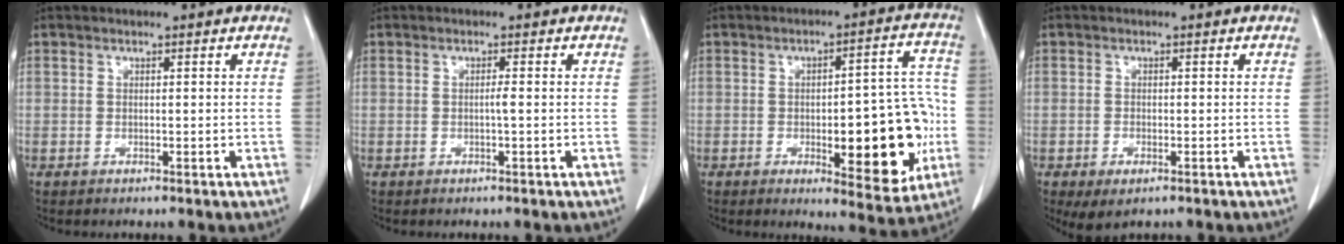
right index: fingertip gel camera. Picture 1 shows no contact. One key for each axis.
{"total": 0.8, "fx": -0.2, "fy": -0.2, "fz": 0.8, "tx": -0.014, "ty": 0.000, "tz": -0.004}
{"total": 15.8, "fx": -3.4, "fy": 5.2, "fz": 14.6, "tx": -0.168, "ty": 0.021, "tz": -0.032}
{"total": 3.4, "fx": -1.8, "fy": 1.5, "fz": 2.4, "tx": -0.043, "ty": -0.007, "tz": -0.020}